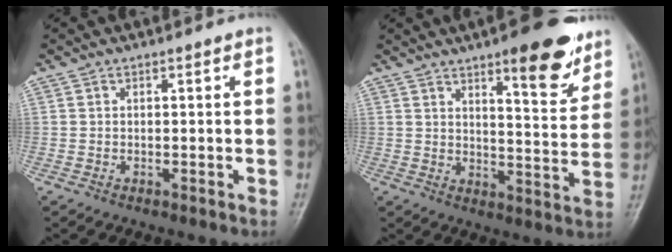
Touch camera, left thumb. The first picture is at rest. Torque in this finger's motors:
{"motor_torque": [0.45, 0.25, 0.36, -0.10, 0.06]}